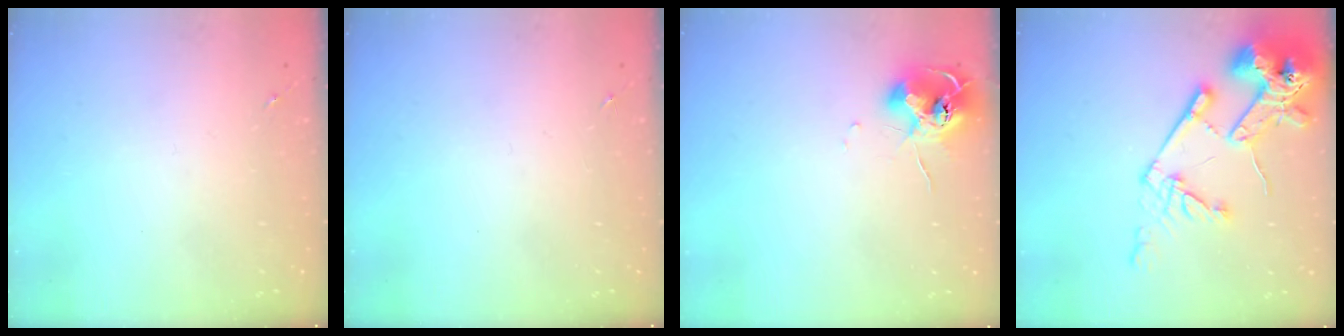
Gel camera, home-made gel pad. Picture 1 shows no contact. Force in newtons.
{"total": 0.0}
{"total": 11.6, "press": 11.5, "slide": 1.4}
{"total": 22.8, "press": 22.6, "slide": 2.9}